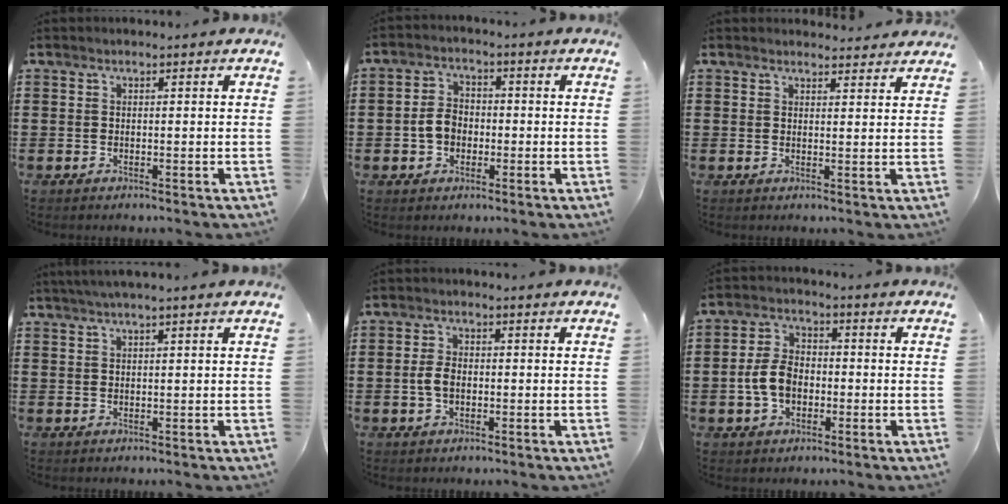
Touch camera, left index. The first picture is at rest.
{"total": 4.4, "force": [-1.0, 3.3, 2.7], "torque": [-0.071, 0.003, -0.025]}
{"total": 2.2, "force": [2.2, 0.3, 0.1], "torque": [0.000, -0.009, 0.041]}
{"total": 1.7, "force": [1.2, -0.2, 1.2], "torque": [-0.024, 0.000, 0.022]}
{"total": 3.3, "force": [-0.4, 2.0, 2.6], "torque": [-0.067, -0.001, -0.012]}
{"total": 6.3, "force": [-1.3, 4.3, 4.5], "torque": [-0.111, 0.005, -0.031]}